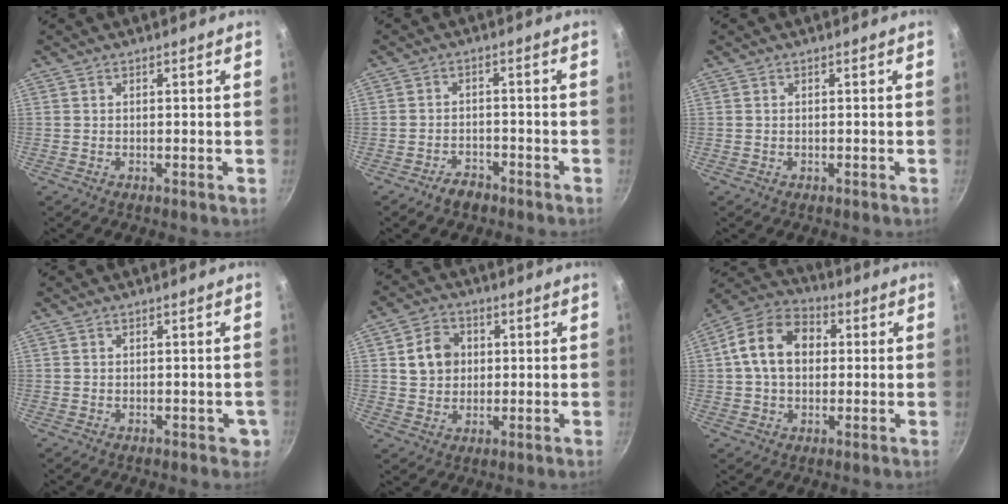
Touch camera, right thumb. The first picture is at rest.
{"total": 3.6, "force": [-2.8, 1.9, 1.3], "torque": [-0.013, 0.031, -0.044]}
{"total": 0.0}
{"total": 2.3, "force": [-0.6, 1.5, 1.6], "torque": [0.001, 0.007, -0.007]}
{"total": 7.4, "force": [1.4, 6.3, 3.7], "torque": [-0.040, 0.011, 0.019]}
{"total": 13.1, "force": [1.7, 9.6, 8.7], "torque": [-0.124, 0.026, 0.009]}